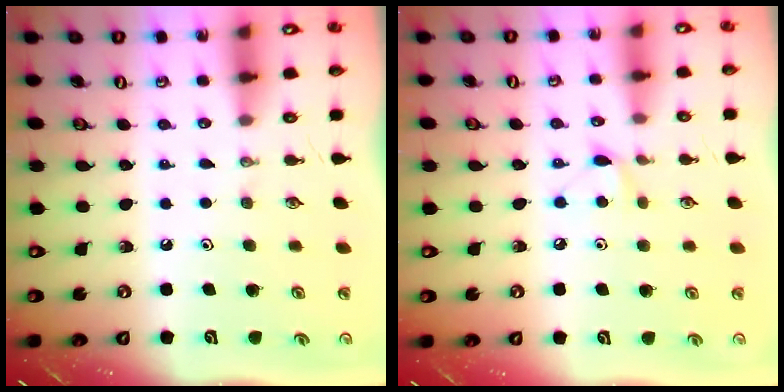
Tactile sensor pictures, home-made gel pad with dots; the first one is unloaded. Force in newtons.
{"total": 6.5, "press": 6.5, "slide": 0.5}